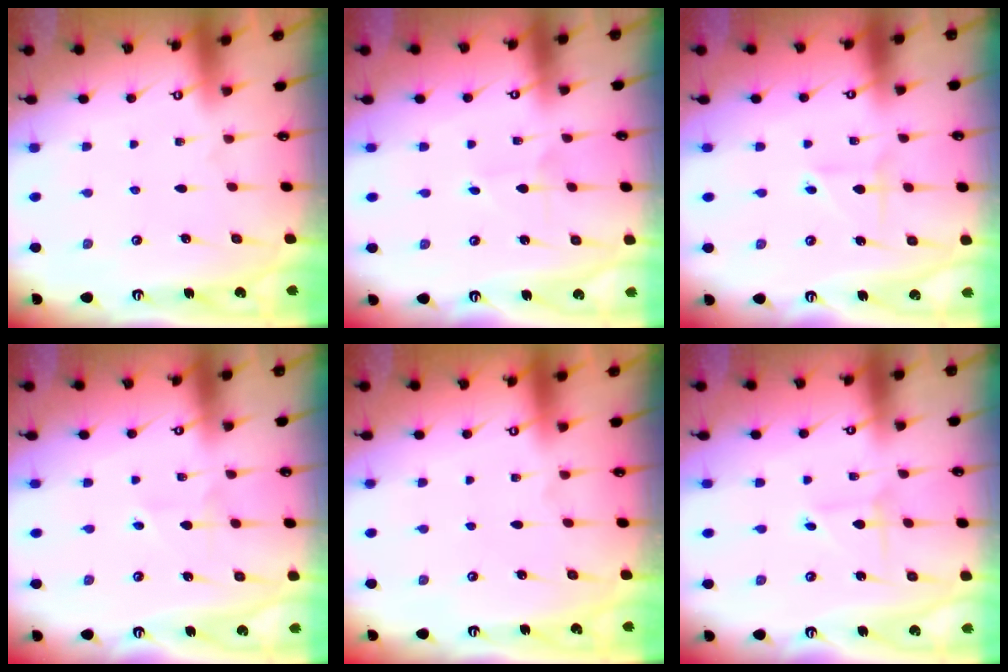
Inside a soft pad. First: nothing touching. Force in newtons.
{"total": 1.2, "press": 1.2, "slide": 0.1}
{"total": 2.4, "press": 2.4, "slide": 0.7}
{"total": 2.3, "press": 2.3, "slide": 0.4}
{"total": 0.0}
{"total": 1.0, "press": 1.0, "slide": 0.1}